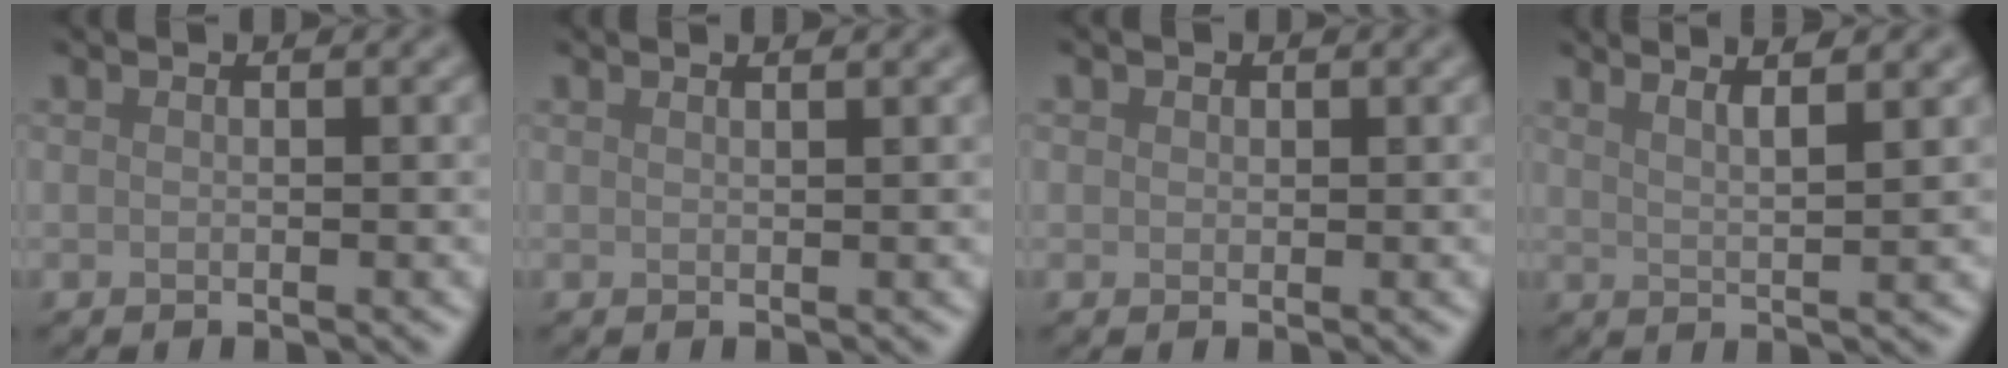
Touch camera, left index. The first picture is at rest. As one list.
[{"total": 1.1, "force": [0.8, 0.3, 0.6], "torque": [-0.001, -0.001, 0.003]}, {"total": 0.8, "force": [0.4, 0.7, 0.2], "torque": [-0.001, -0.002, 0.002]}, {"total": 4.6, "force": [3.0, 1.0, 3.3], "torque": [-0.035, 0.017, 0.023]}]